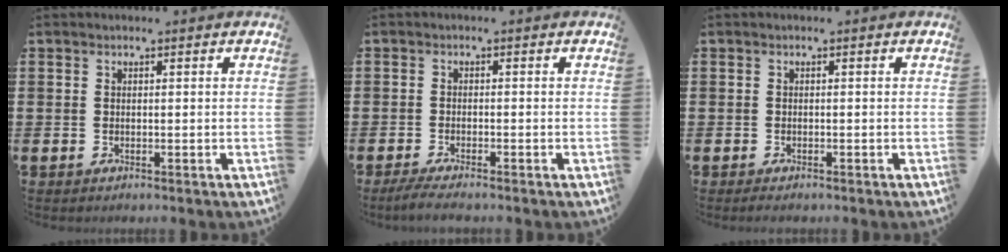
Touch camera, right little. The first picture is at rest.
{"total": 1.8, "force": [-1.3, 0.1, 1.2], "torque": [-0.020, 0.001, -0.025]}
{"total": 0.5, "force": [-0.4, 0.1, 0.3], "torque": [-0.008, -0.001, -0.007]}